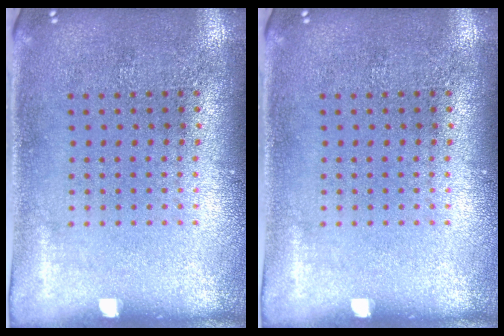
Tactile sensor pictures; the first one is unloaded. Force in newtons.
{"total": 0.0}